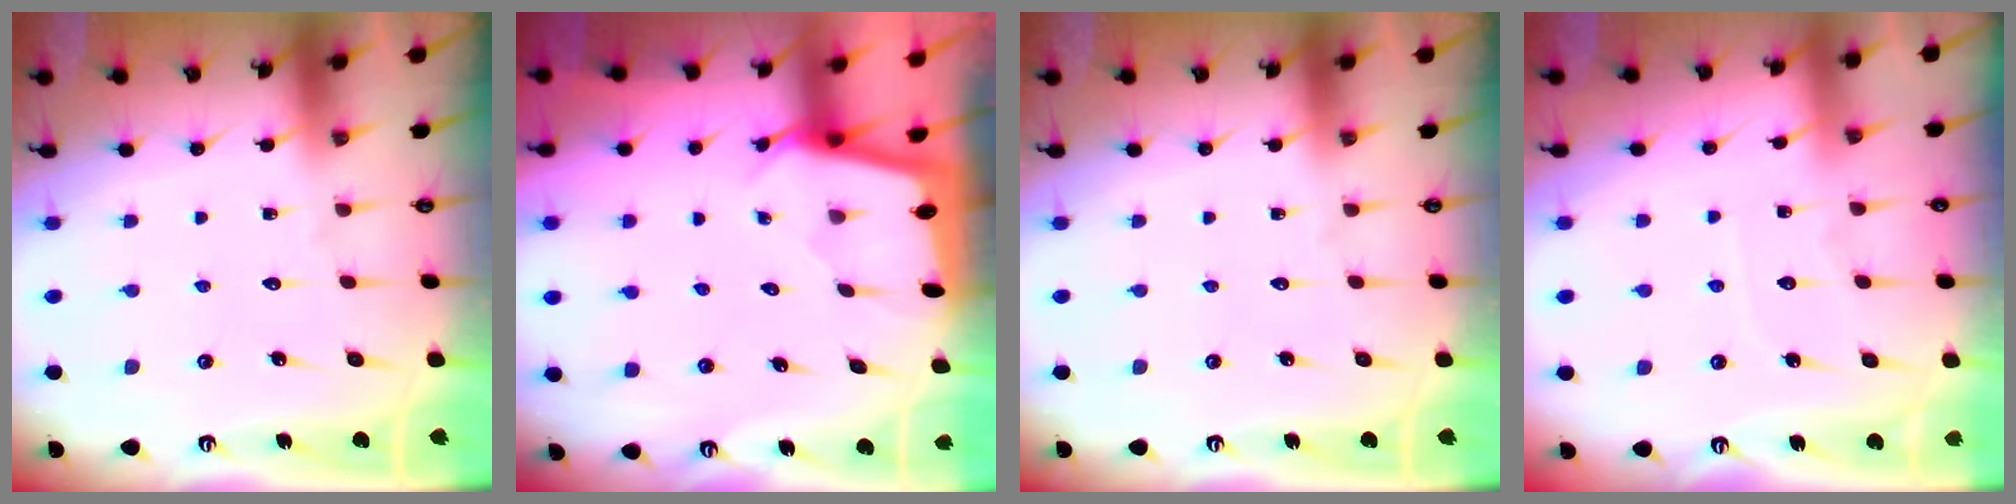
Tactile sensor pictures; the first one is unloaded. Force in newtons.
{"total": 1.7, "press": 1.7, "slide": 0.2}
{"total": 0.0}
{"total": 4.4, "press": 4.3, "slide": 0.6}